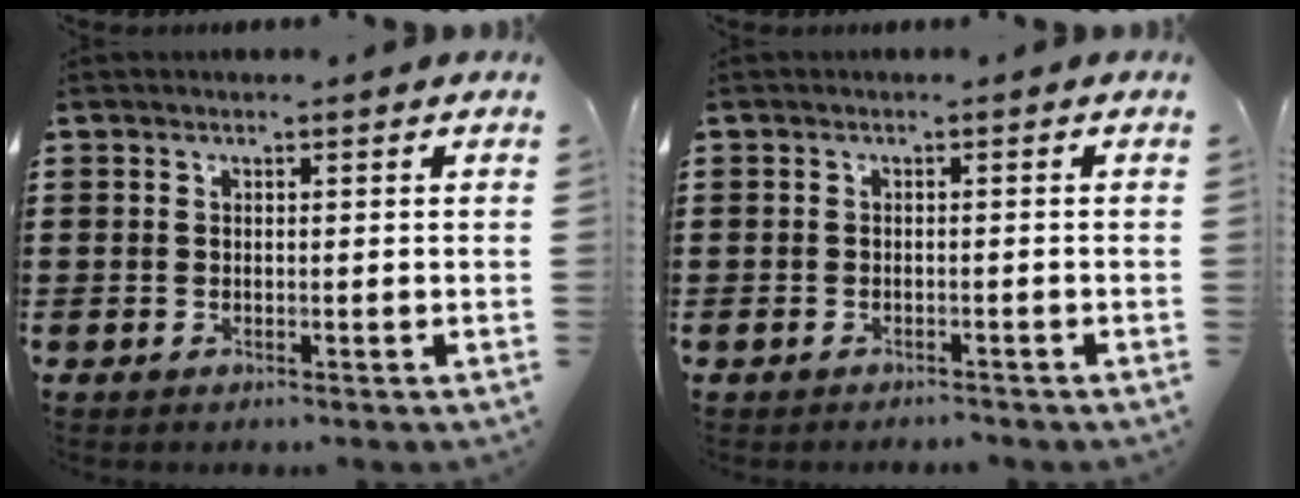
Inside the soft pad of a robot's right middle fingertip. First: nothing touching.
{"total": 0.8, "force": [-0.8, 0.1, 0.1], "torque": [-0.003, 0.000, -0.017]}